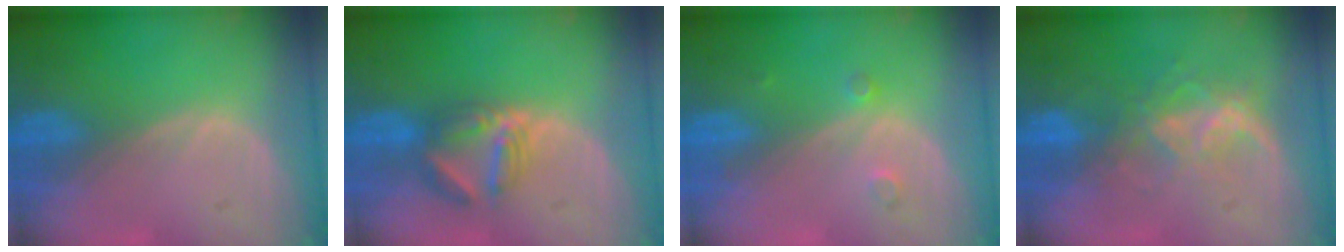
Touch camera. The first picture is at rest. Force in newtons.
{"total": 5.7, "press": 5.6, "slide": 1.2}
{"total": 1.9, "press": 1.6, "slide": 1.0}
{"total": 6.8, "press": 6.2, "slide": 2.8}